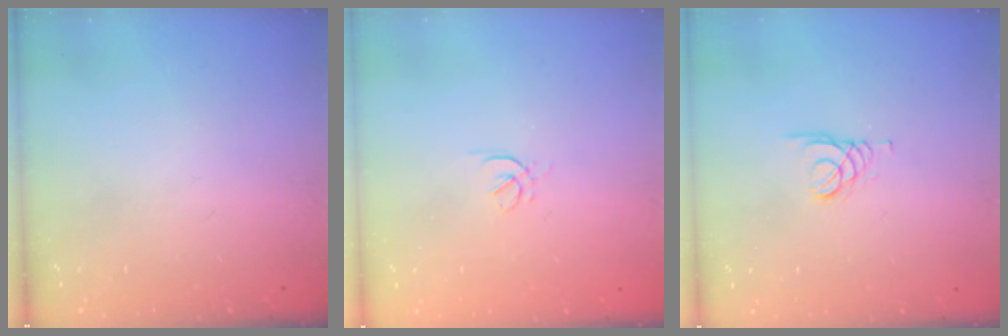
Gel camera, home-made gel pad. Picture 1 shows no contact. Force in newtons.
{"total": 1.7, "press": 1.6, "slide": 0.5}
{"total": 1.6, "press": 1.5, "slide": 0.2}